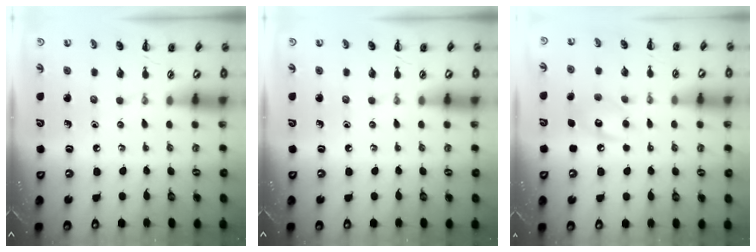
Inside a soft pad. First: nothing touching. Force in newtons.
{"total": 0.0}
{"total": 8.2, "press": 8.1, "slide": 1.1}